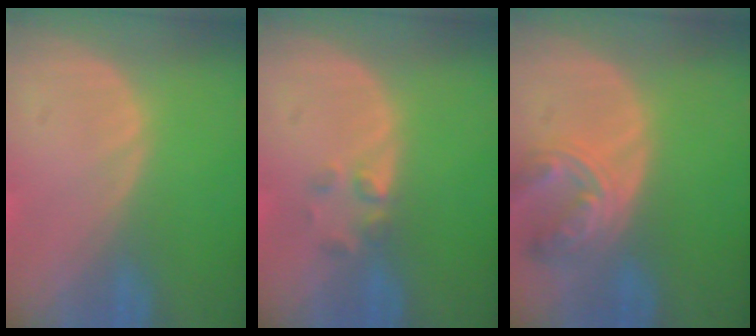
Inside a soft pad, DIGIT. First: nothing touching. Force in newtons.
{"total": 2.0, "press": 1.9, "slide": 0.8}
{"total": 7.0, "press": 6.3, "slide": 3.0}